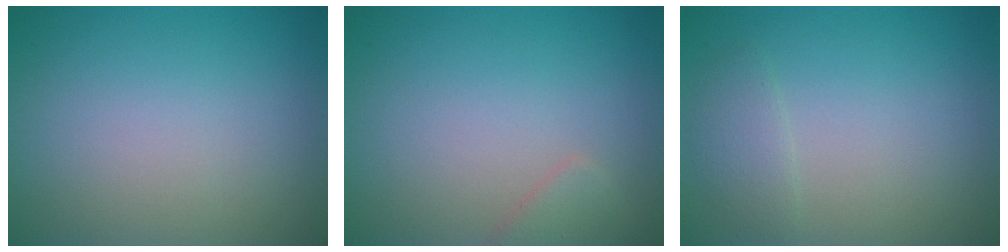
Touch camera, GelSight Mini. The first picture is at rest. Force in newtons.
{"total": 1.3, "press": 1.3, "slide": 0.1}
{"total": 1.5, "press": 1.5, "slide": 0.1}